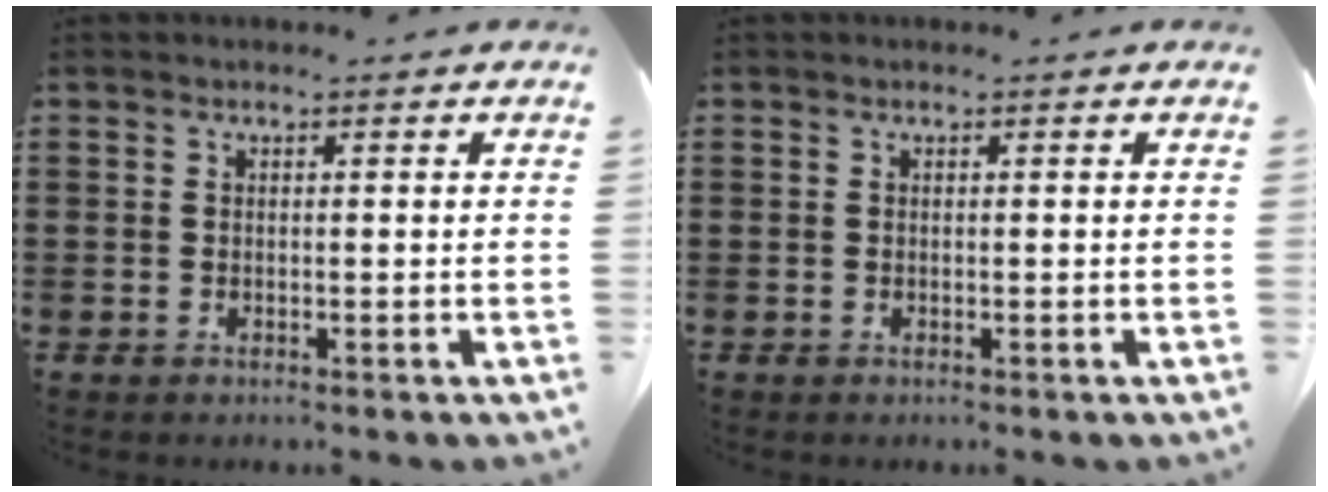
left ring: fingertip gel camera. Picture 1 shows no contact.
{"total": 0.0}